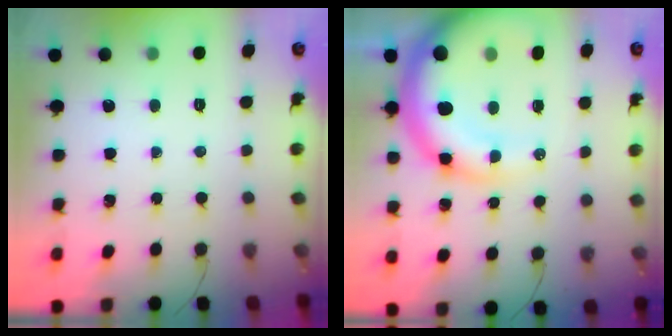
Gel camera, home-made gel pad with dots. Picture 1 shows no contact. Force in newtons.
{"total": 19.3, "press": 18.6, "slide": 5.0}